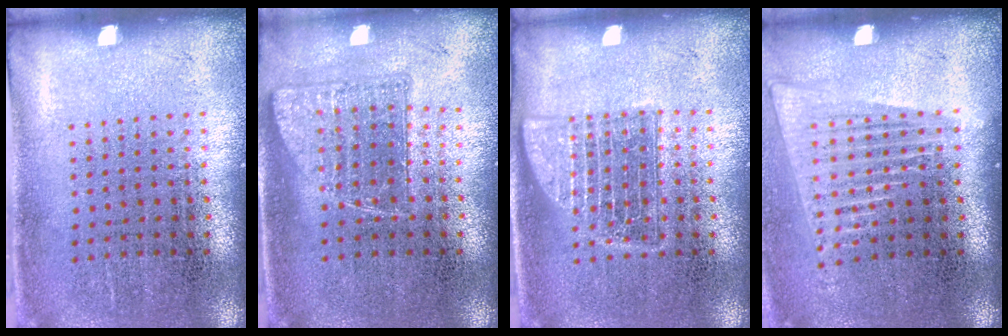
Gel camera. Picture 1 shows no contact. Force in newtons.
{"total": 0.8, "press": 0.8, "slide": 0.2}
{"total": 1.3, "press": 1.3, "slide": 0.3}
{"total": 1.4, "press": 1.3, "slide": 0.6}